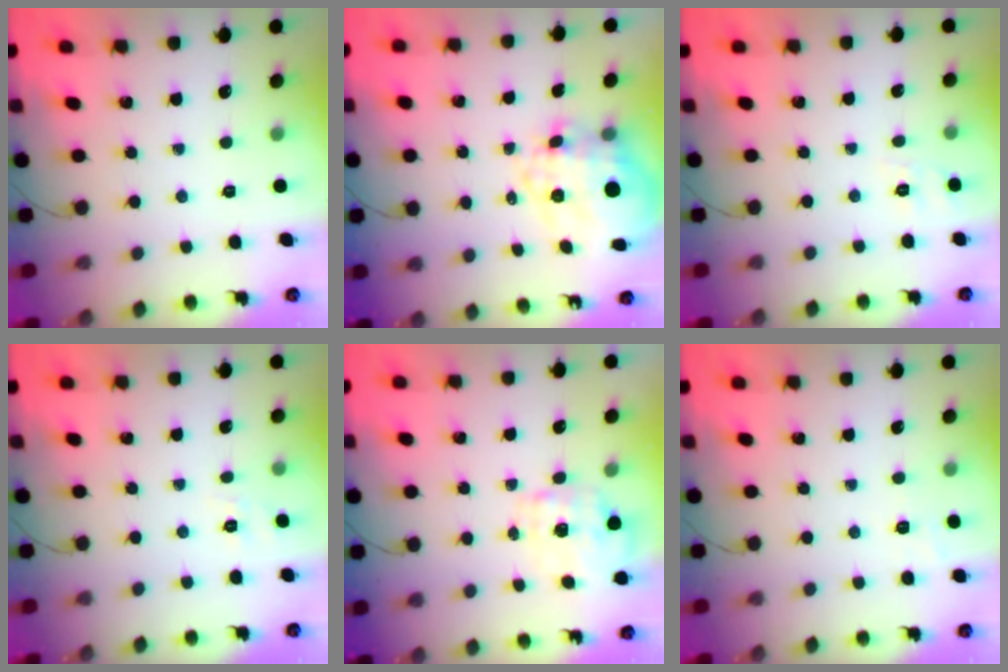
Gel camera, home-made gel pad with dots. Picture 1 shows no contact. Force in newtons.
{"total": 14.6, "press": 14.3, "slide": 3.1}
{"total": 6.8, "press": 6.6, "slide": 1.8}
{"total": 1.9, "press": 1.3, "slide": 1.4}
{"total": 1.8, "press": 1.7, "slide": 0.6}
{"total": 1.9, "press": 0.9, "slide": 1.6}